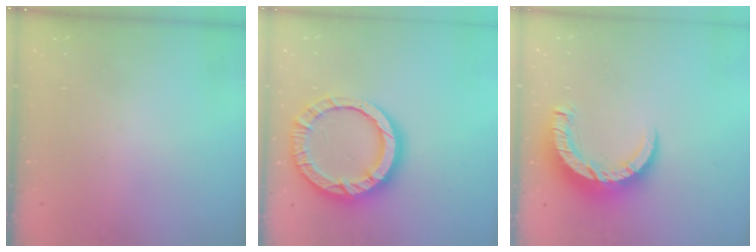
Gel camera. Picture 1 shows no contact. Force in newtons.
{"total": 16.4, "press": 16.3, "slide": 1.9}
{"total": 8.9, "press": 8.9, "slide": 0.9}